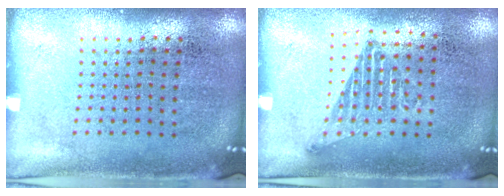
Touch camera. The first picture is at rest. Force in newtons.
{"total": 1.1, "press": 1.0, "slide": 0.5}